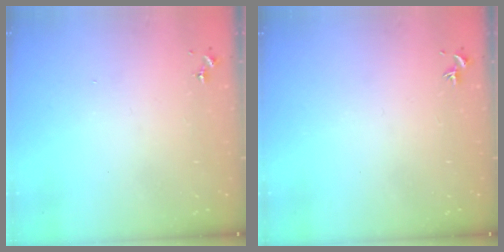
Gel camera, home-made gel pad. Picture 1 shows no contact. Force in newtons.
{"total": 0.0}